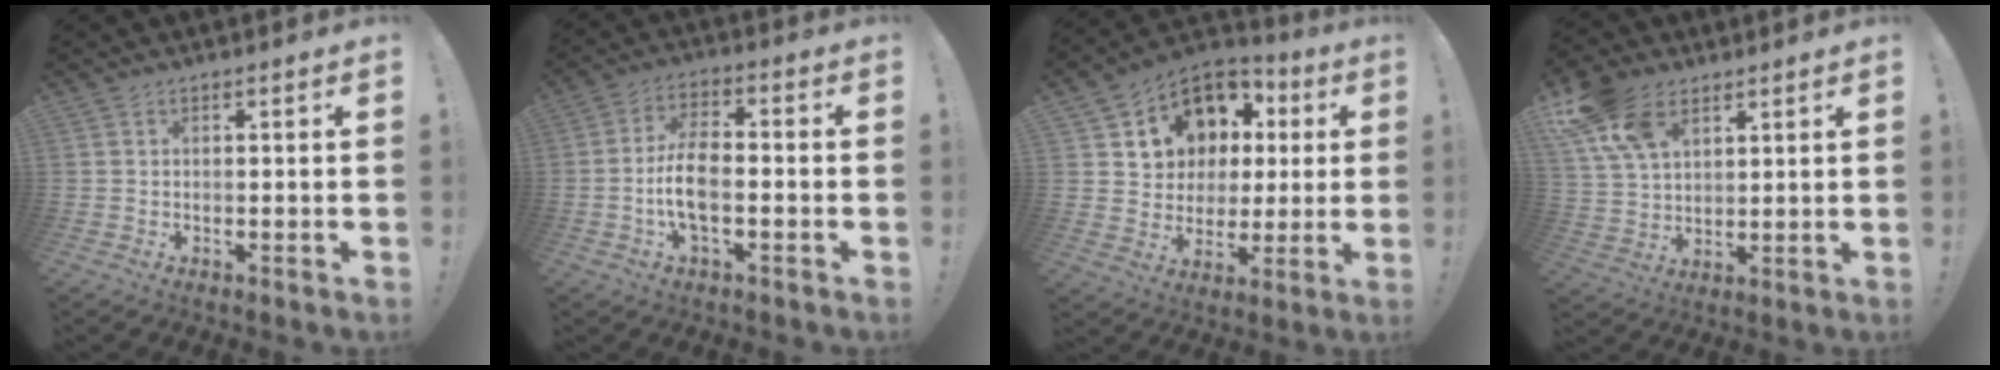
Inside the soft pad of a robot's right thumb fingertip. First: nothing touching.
{"total": 9.6, "force": [-2.4, 4.5, 8.2], "torque": [-0.165, 0.006, -0.042]}
{"total": 11.9, "force": [4.5, 10.4, 3.7], "torque": [-0.057, -0.032, 0.108]}
{"total": 14.8, "force": [8.0, 9.1, 8.5], "torque": [-0.169, -0.030, 0.154]}